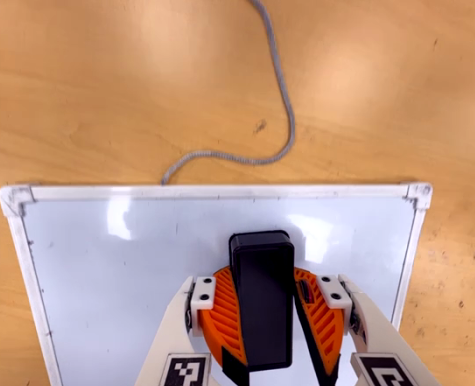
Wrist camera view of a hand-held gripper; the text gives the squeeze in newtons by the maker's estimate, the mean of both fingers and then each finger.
{"total": 14.8, "left": 16.5, "right": 13.1}